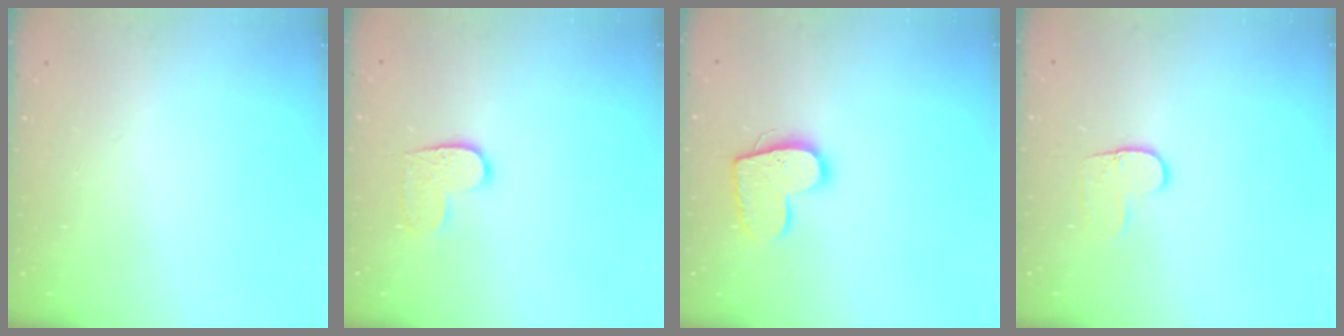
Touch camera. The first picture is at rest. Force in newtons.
{"total": 6.4, "press": 6.4, "slide": 0.3}
{"total": 13.0, "press": 13.0, "slide": 0.9}
{"total": 7.0, "press": 7.0, "slide": 0.7}